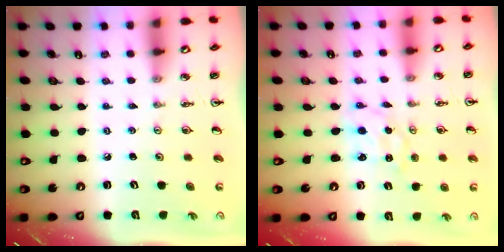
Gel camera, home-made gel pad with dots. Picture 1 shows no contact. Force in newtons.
{"total": 1.5, "press": 1.5, "slide": 0.1}